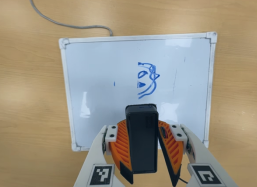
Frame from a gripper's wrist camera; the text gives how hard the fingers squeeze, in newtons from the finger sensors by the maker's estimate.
{"total": 7.9, "left": 8.9, "right": 7.0}